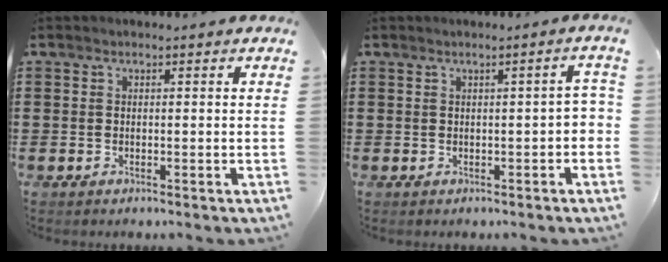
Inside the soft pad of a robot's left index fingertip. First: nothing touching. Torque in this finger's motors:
{"motor_torque": [0.05, 0.18, 0.09, 0.04]}